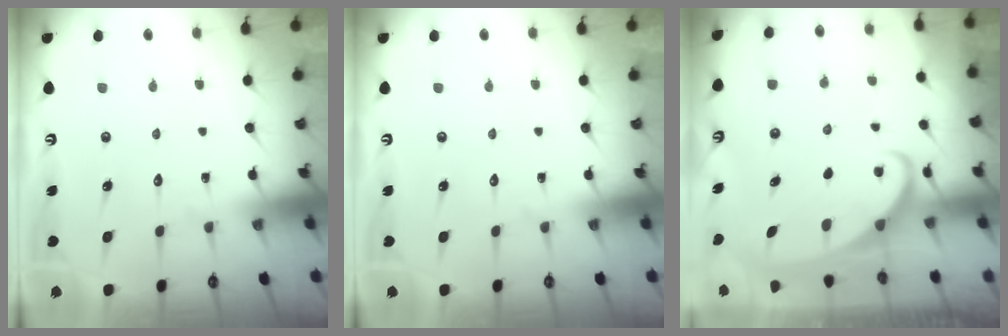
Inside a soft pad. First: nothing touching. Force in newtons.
{"total": 0.0}
{"total": 2.3, "press": 2.3, "slide": 0.3}